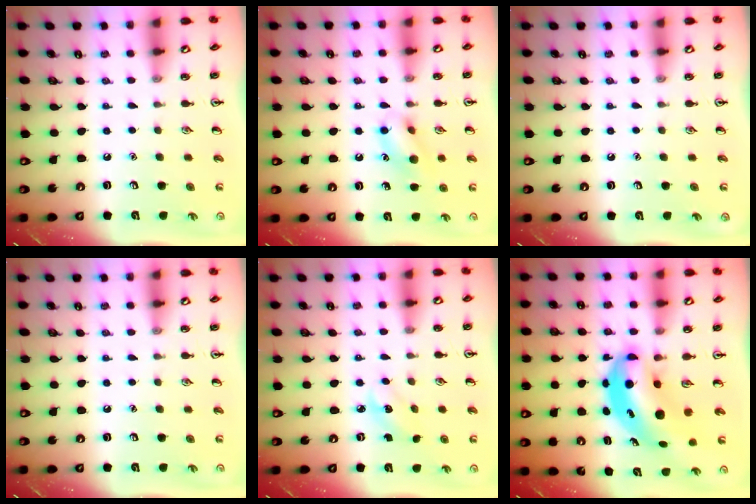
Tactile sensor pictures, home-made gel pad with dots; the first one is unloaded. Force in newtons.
{"total": 10.6, "press": 10.5, "slide": 1.1}
{"total": 0.0}
{"total": 0.0}
{"total": 2.9, "press": 2.8, "slide": 0.9}
{"total": 8.0, "press": 7.7, "slide": 2.2}